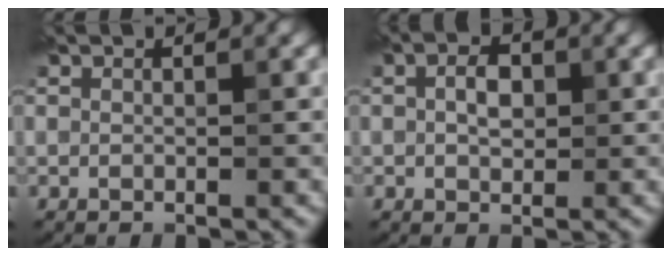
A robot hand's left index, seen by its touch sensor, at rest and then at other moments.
{"total": 2.4, "force": [0.2, 1.5, 1.9], "torque": [-0.035, 0.003, 0.000]}